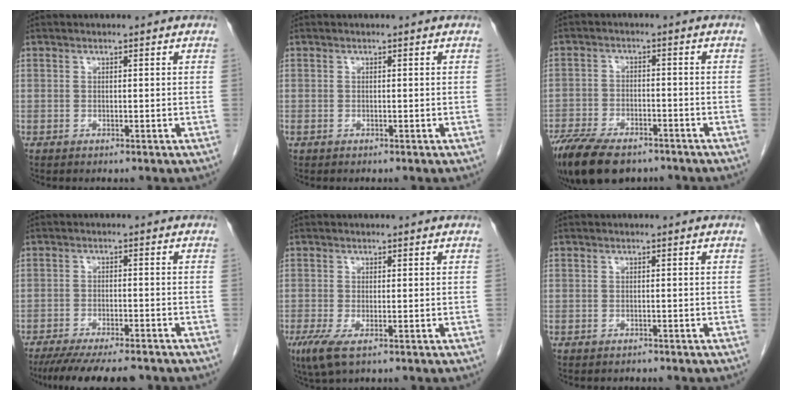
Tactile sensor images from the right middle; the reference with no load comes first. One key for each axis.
{"total": 0.0}
{"total": 13.4, "fx": -9.9, "fy": 5.6, "fz": 7.0, "tx": -0.137, "ty": -0.013, "tz": -0.156}
{"total": 12.5, "fx": -10.6, "fy": 2.2, "fz": 6.2, "tx": -0.097, "ty": -0.021, "tz": -0.154}
{"total": 3.9, "fx": -1.9, "fy": 0.9, "fz": 3.3, "tx": -0.071, "ty": -0.015, "tz": -0.030}
{"total": 0.8, "fx": -0.6, "fy": 0.5, "fz": -0.2, "tx": -0.009, "ty": 0.001, "tz": -0.013}